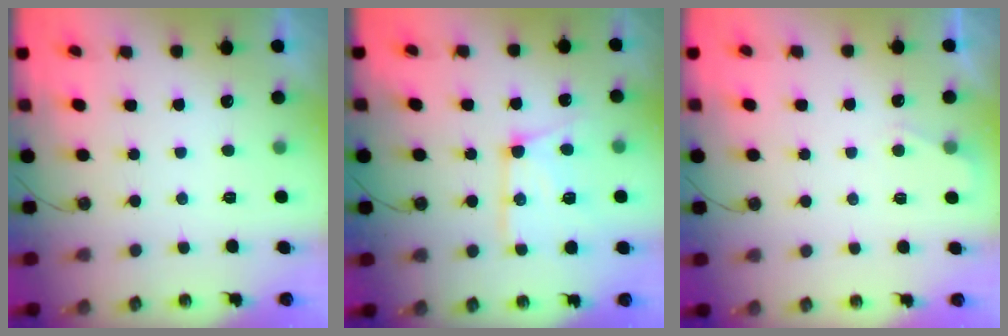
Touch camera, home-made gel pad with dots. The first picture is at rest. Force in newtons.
{"total": 15.1, "press": 15.1, "slide": 1.1}
{"total": 3.1, "press": 3.1, "slide": 0.4}